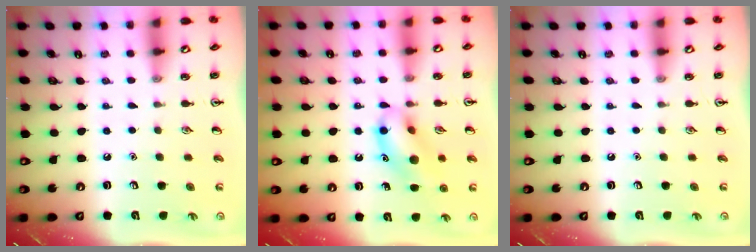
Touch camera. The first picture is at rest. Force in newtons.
{"total": 13.1, "press": 13.1, "slide": 1.3}
{"total": 0.0}